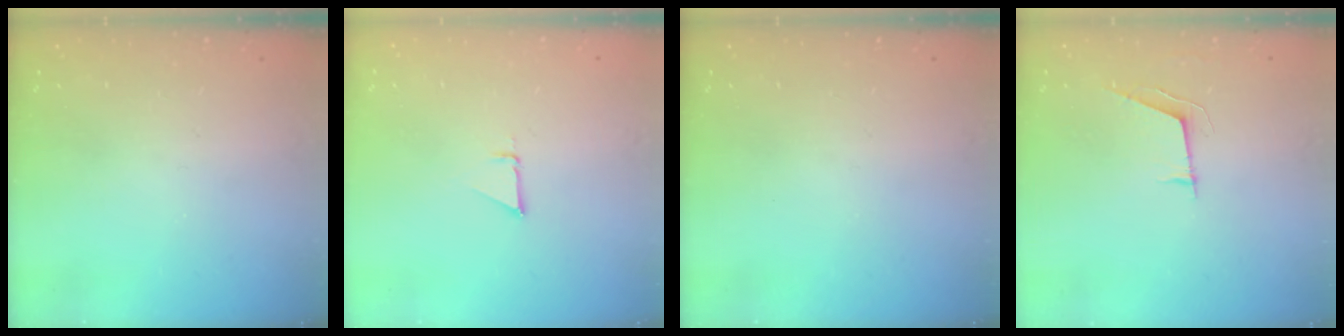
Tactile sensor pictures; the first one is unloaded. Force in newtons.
{"total": 2.5, "press": 2.5, "slide": 0.1}
{"total": 0.0}
{"total": 5.4, "press": 4.9, "slide": 2.4}